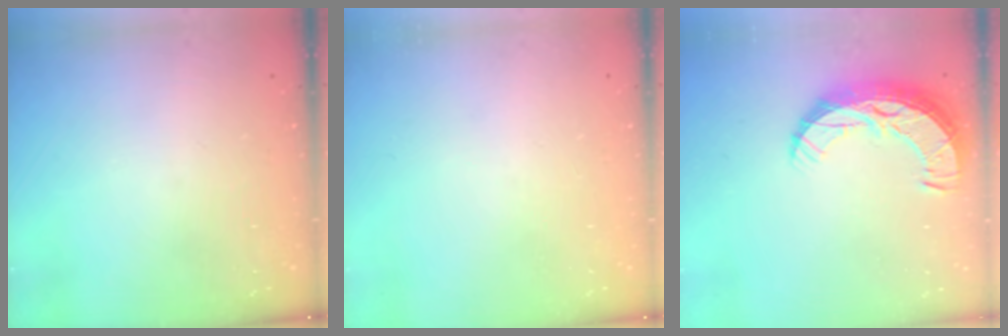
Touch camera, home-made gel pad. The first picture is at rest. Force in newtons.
{"total": 0.0}
{"total": 11.1, "press": 11.0, "slide": 0.8}